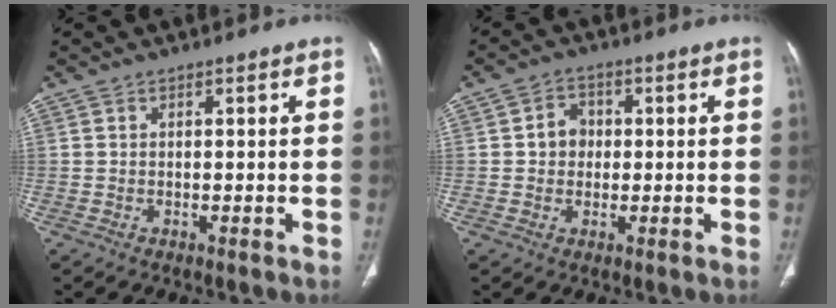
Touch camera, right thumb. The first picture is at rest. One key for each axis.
{"total": 4.4, "fx": 0.2, "fy": 3.8, "fz": 2.1, "tx": -0.012, "ty": 0.010, "tz": -0.002}